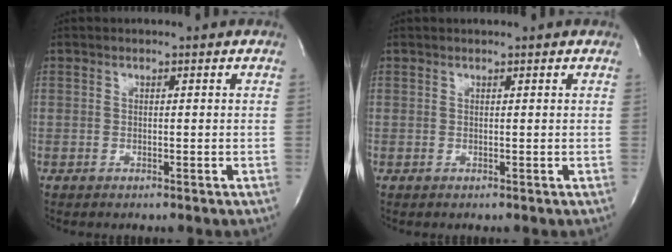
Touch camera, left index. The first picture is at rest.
{"total": 0.9, "force": [0.9, -0.1, 0.3], "torque": [-0.006, 0.010, 0.017]}